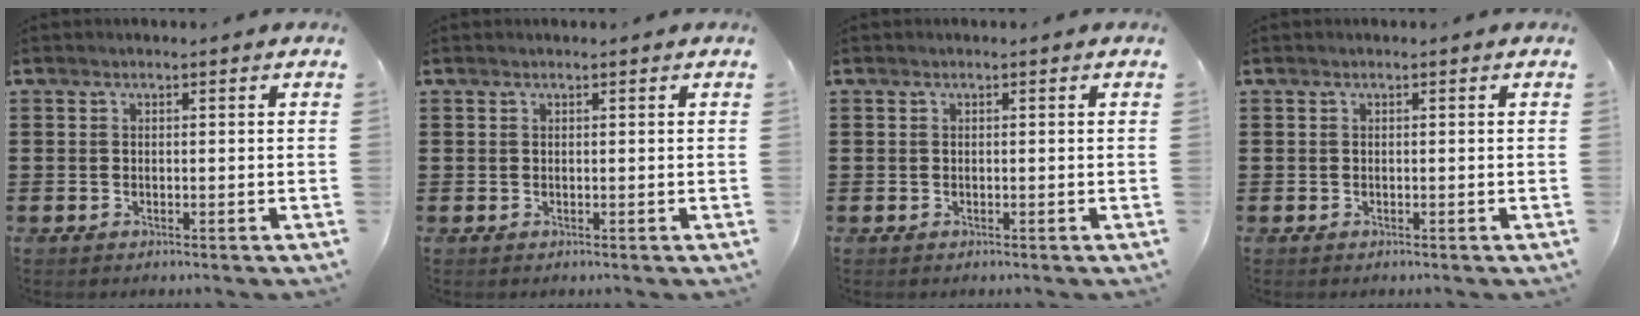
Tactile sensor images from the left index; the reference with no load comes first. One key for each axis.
{"total": 0.0}
{"total": 0.0}
{"total": 0.0}